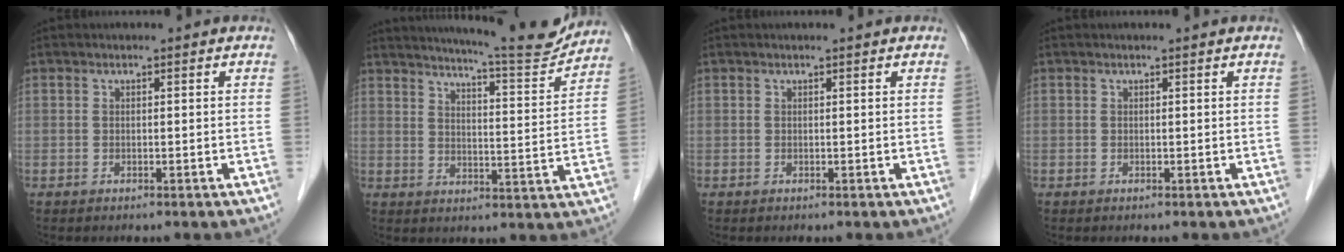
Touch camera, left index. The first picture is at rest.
{"total": 13.7, "force": [12.9, 0.0, 4.6], "torque": [-0.073, -0.032, 0.167]}
{"total": 0.0}
{"total": 0.0}